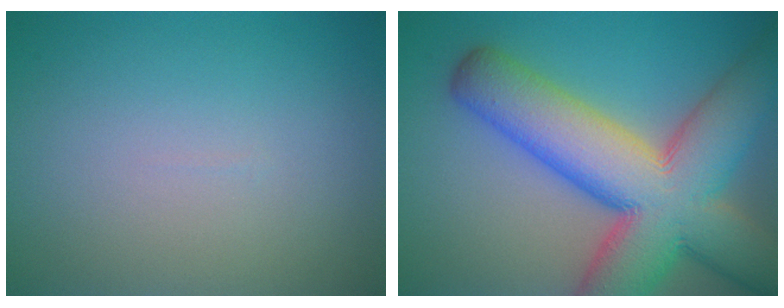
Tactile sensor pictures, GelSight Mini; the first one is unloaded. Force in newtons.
{"total": 14.5, "press": 14.5, "slide": 0.7}